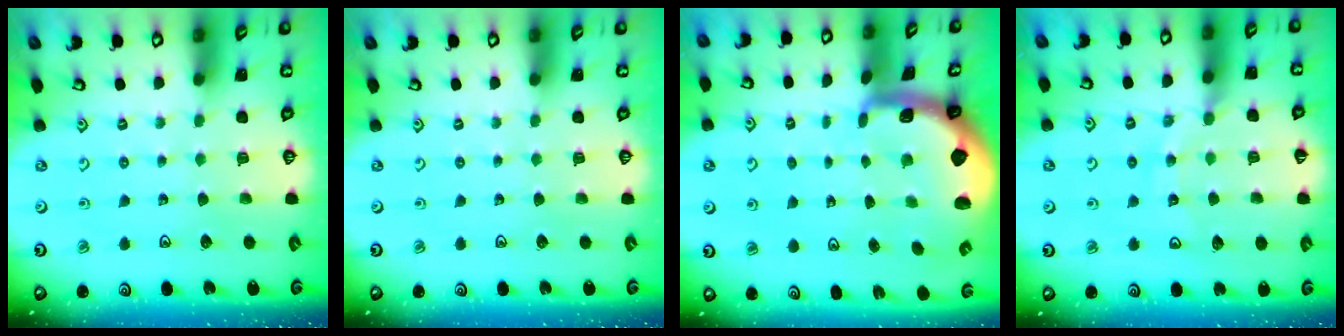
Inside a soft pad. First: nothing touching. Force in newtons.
{"total": 0.0}
{"total": 2.7, "press": 1.7, "slide": 2.1}
{"total": 12.2, "press": 12.2, "slide": 1.4}